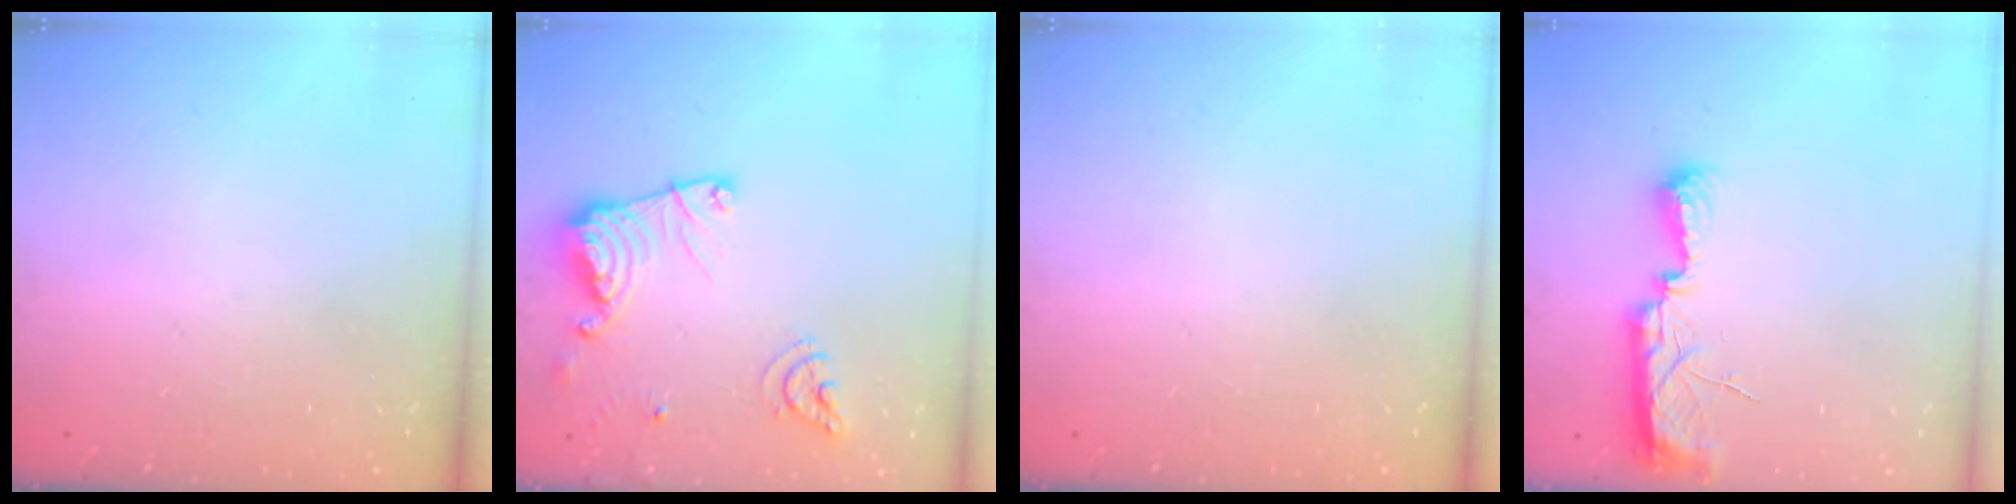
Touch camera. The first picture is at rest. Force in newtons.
{"total": 15.2, "press": 15.1, "slide": 1.8}
{"total": 0.0}
{"total": 10.0, "press": 8.9, "slide": 4.5}